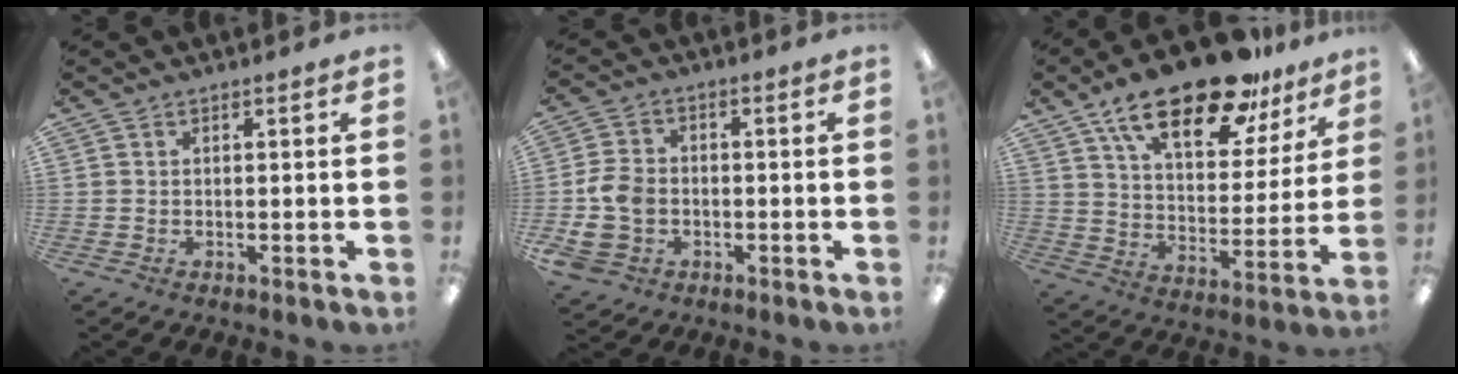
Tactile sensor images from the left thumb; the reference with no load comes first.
{"total": 9.2, "force": [-2.3, 7.3, 5.1], "torque": [-0.119, 0.021, -0.038]}
{"total": 21.8, "force": [15.0, 8.6, 13.3], "torque": [-0.213, -0.083, 0.255]}